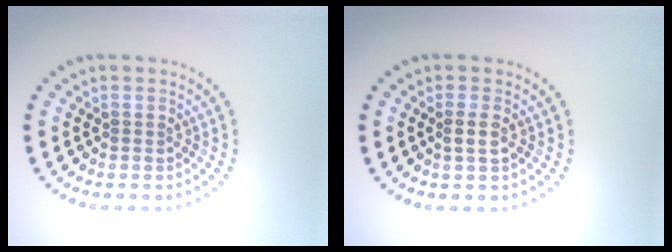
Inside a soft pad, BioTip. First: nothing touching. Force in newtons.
{"total": 1.1, "press": 1.0, "slide": 0.5}